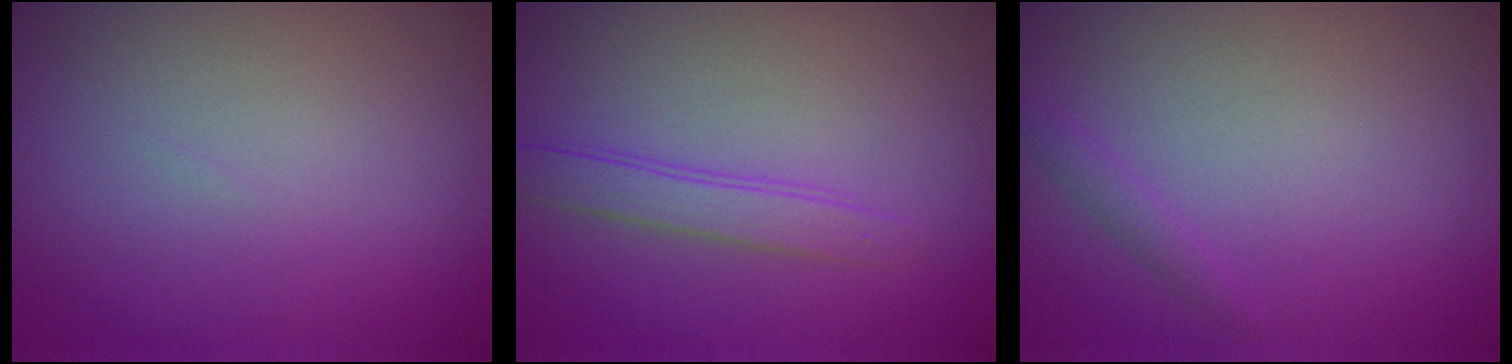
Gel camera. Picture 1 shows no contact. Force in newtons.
{"total": 2.1, "press": 2.1, "slide": 0.1}
{"total": 0.9, "press": 0.9, "slide": 0.0}